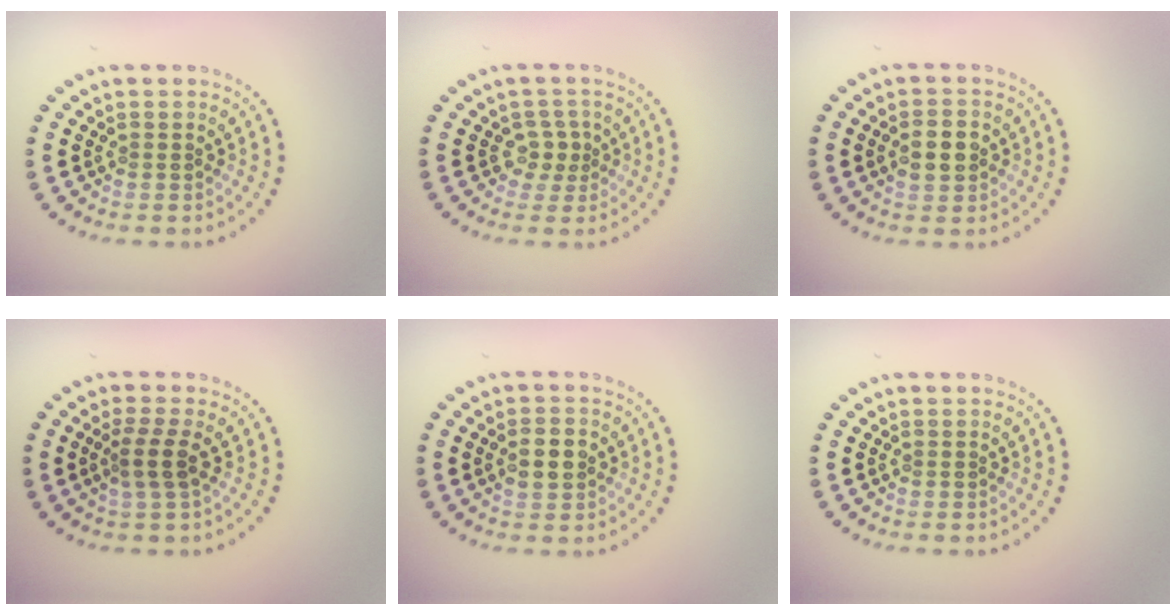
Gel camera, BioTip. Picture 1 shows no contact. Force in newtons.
{"total": 1.7, "press": 1.3, "slide": 1.1}
{"total": 2.7, "press": 2.7, "slide": 0.1}
{"total": 2.2, "press": 1.7, "slide": 1.3}
{"total": 2.7, "press": 2.7, "slide": 0.1}
{"total": 0.0}